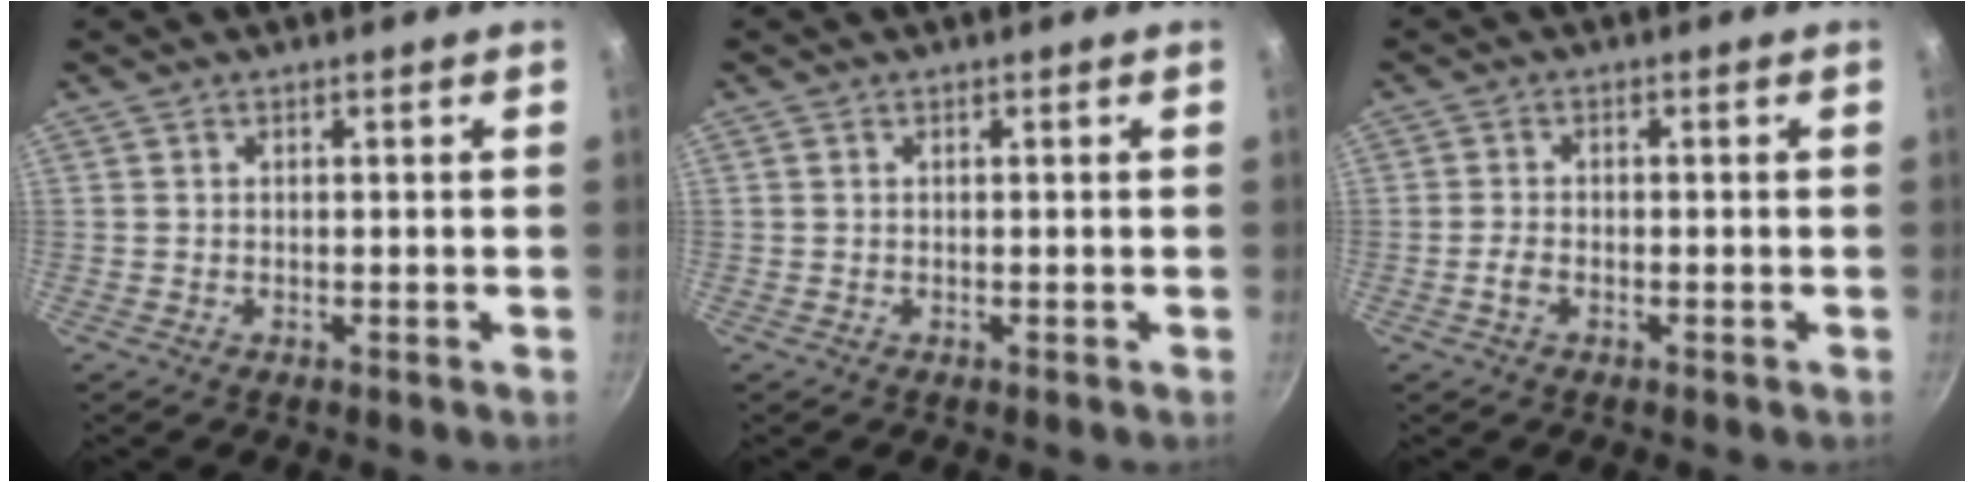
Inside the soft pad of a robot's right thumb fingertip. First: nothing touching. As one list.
[{"total": 0.0}, {"total": 2.2, "force": [-1.0, 1.3, 1.4], "torque": [-0.034, 0.013, -0.020]}]